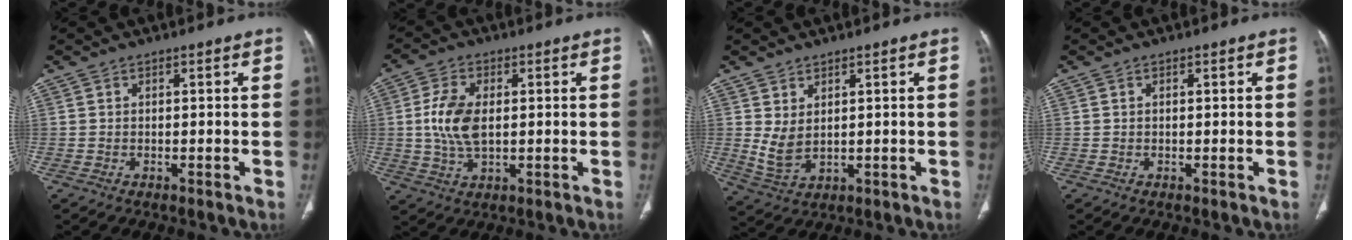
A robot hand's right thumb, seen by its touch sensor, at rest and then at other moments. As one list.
[{"total": 8.5, "force": [0.6, 4.9, 7.0], "torque": [-0.144, -0.001, 0.013]}, {"total": 4.9, "force": [1.3, 2.8, 3.8], "torque": [-0.073, -0.012, 0.040]}, {"total": 0.0}]